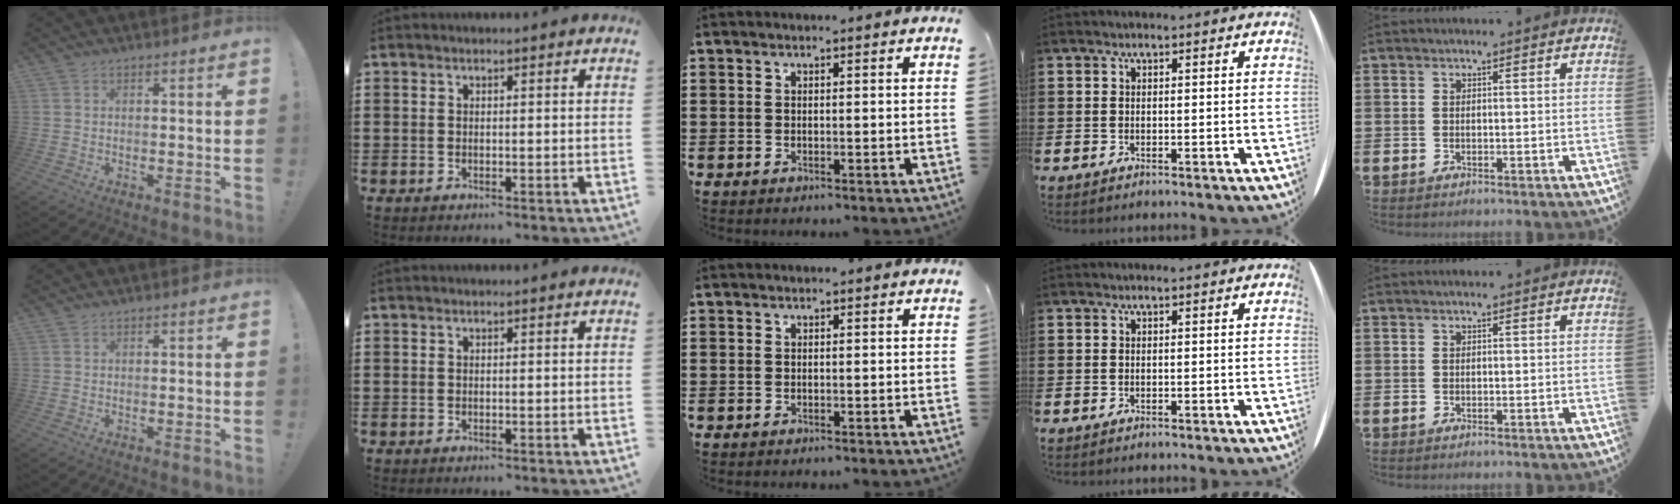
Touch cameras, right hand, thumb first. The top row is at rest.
{}